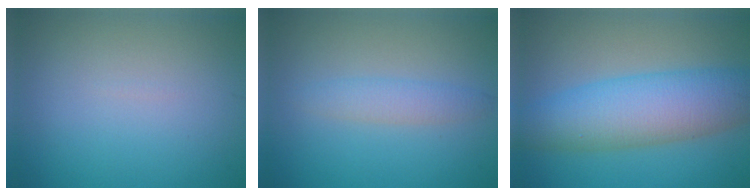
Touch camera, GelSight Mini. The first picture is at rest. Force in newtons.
{"total": 2.0, "press": 2.0, "slide": 0.1}
{"total": 7.9, "press": 7.9, "slide": 0.1}